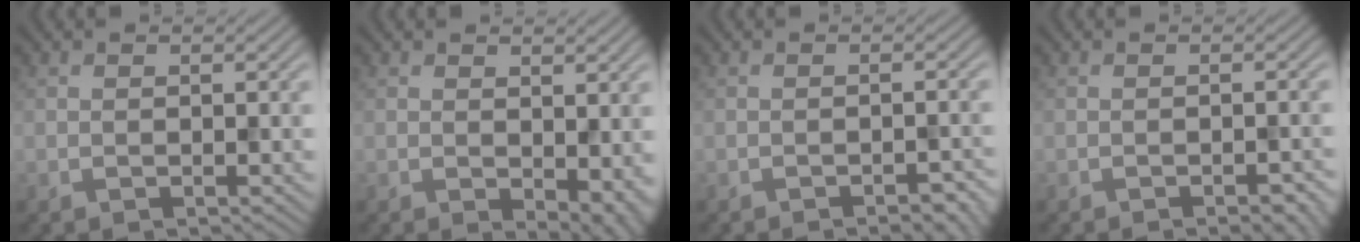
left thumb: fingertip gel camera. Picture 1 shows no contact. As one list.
[{"total": 4.4, "force": [-0.5, 2.5, 3.5], "torque": [-0.048, -0.016, 0.002]}, {"total": 2.2, "force": [-1.7, 0.5, 1.3], "torque": [-0.013, 0.003, -0.023]}, {"total": 2.4, "force": [-1.7, 0.6, 1.6], "torque": [-0.017, 0.001, -0.018]}]